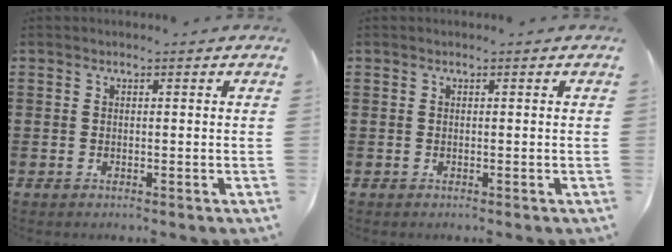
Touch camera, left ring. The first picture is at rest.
{"total": 0.0}